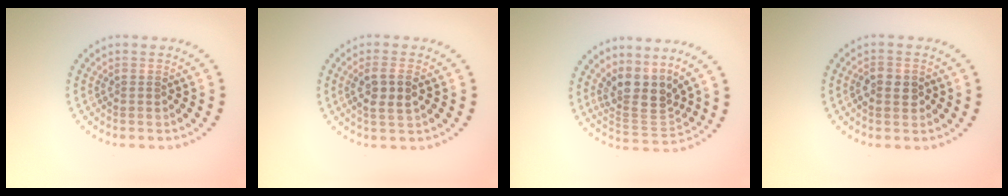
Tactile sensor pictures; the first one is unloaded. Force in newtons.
{"total": 2.6, "press": 2.4, "slide": 0.9}
{"total": 3.8, "press": 2.8, "slide": 2.5}
{"total": 2.1, "press": 2.0, "slide": 0.7}